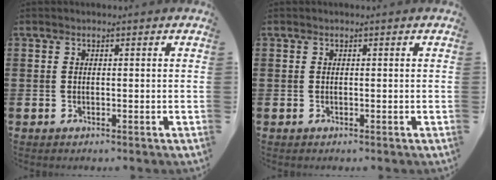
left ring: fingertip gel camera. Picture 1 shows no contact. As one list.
[{"total": 0.0}]